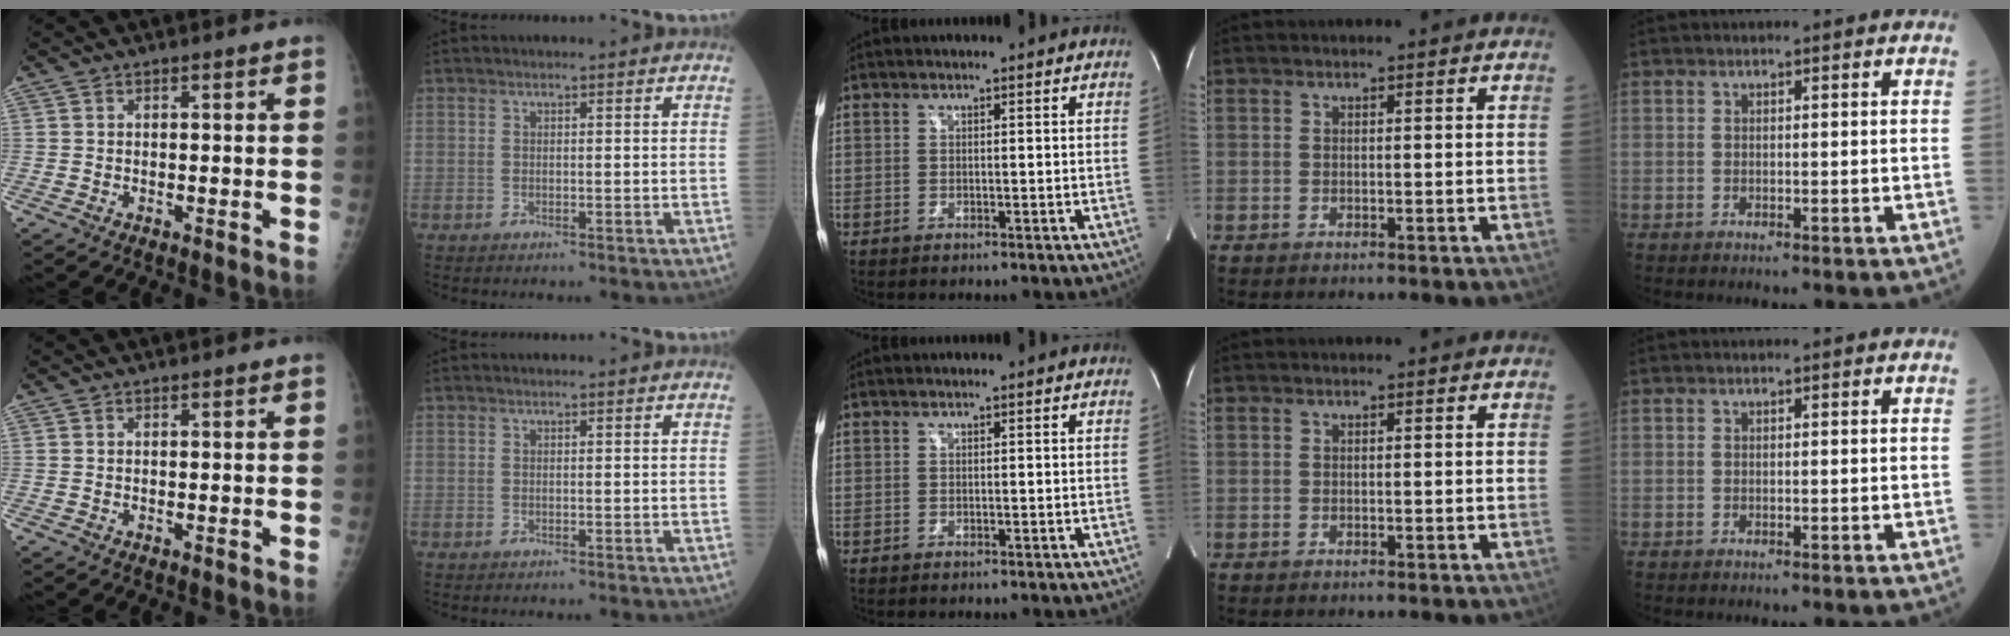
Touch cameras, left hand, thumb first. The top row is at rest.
{}